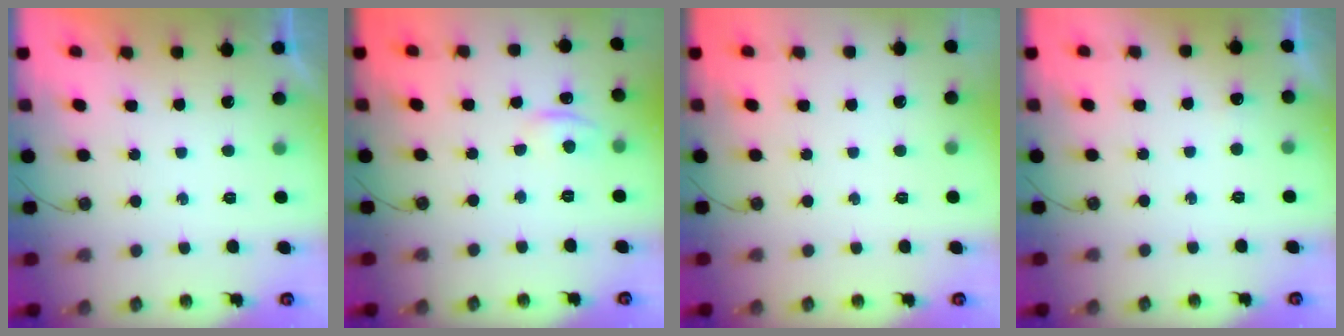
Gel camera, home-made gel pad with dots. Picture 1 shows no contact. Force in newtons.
{"total": 3.1, "press": 3.0, "slide": 0.5}
{"total": 0.0}
{"total": 2.9, "press": 2.8, "slide": 0.6}